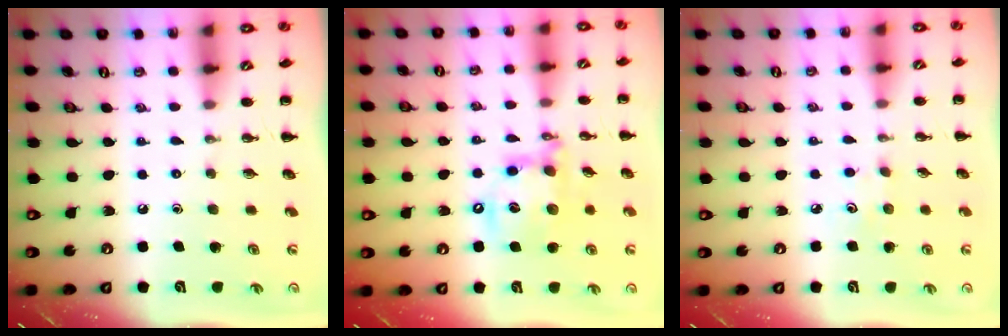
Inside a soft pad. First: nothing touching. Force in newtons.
{"total": 15.0, "press": 14.6, "slide": 3.2}
{"total": 4.0, "press": 3.8, "slide": 1.0}